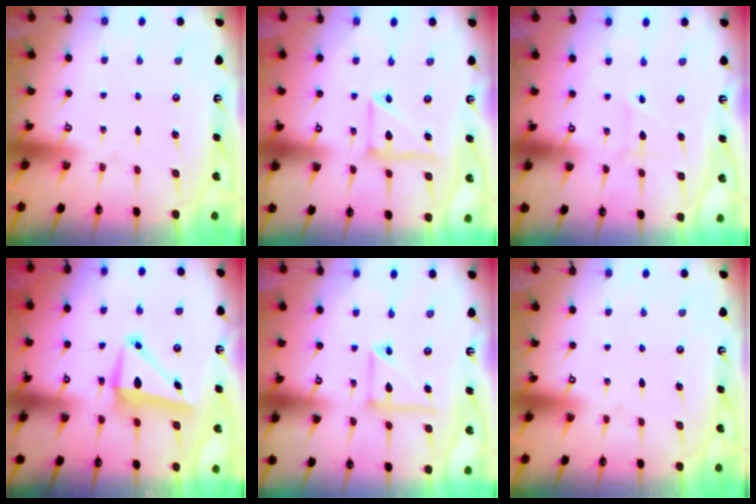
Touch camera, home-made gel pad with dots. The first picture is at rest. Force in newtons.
{"total": 10.6, "press": 10.5, "slide": 0.9}
{"total": 1.7, "press": 1.5, "slide": 0.9}
{"total": 10.3, "press": 10.1, "slide": 1.7}
{"total": 9.0, "press": 9.0, "slide": 0.7}
{"total": 0.0}